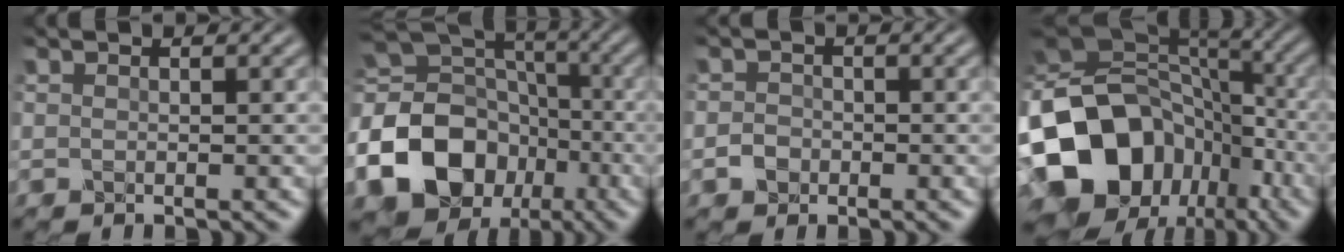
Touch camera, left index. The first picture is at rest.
{"total": 20.9, "force": [-7.7, 17.4, 8.4], "torque": [-0.206, -0.018, -0.147]}
{"total": 1.5, "force": [-0.9, 1.1, 0.5], "torque": [-0.002, 0.003, -0.024]}
{"total": 16.2, "force": [-5.8, 12.3, 8.8], "torque": [-0.186, -0.008, -0.112]}